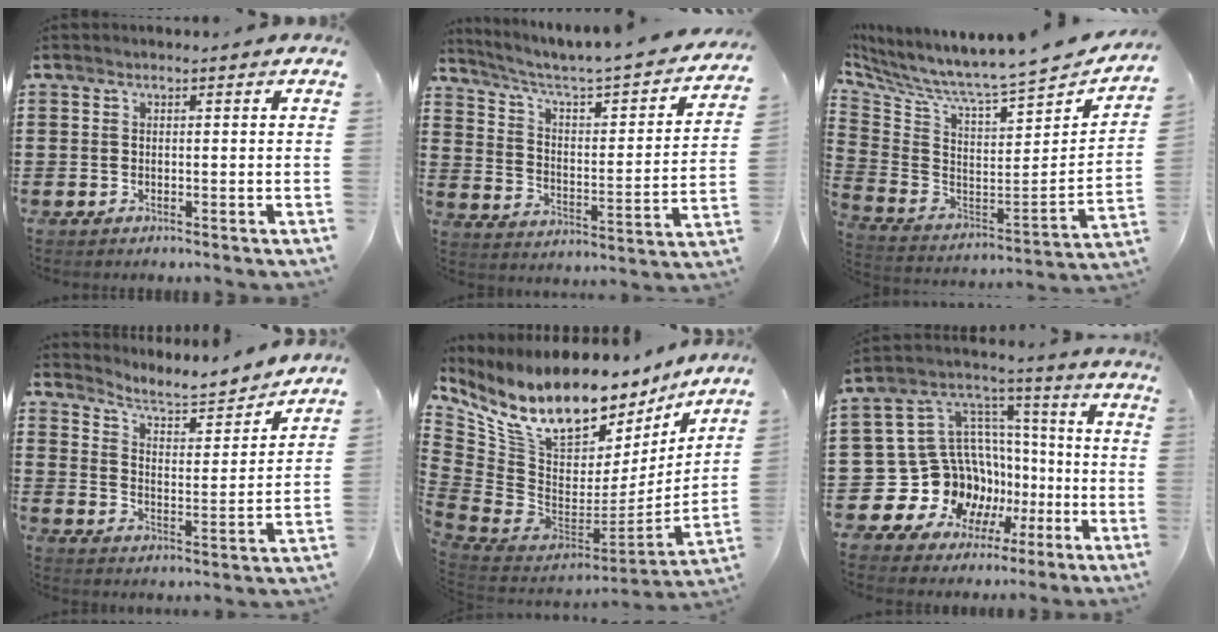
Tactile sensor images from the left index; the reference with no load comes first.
{"total": 3.3, "force": [2.4, 0.7, 2.1], "torque": [-0.059, -0.035, 0.027]}
{"total": 6.2, "force": [5.3, -0.2, 3.2], "torque": [-0.088, -0.063, 0.074]}
{"total": 4.5, "force": [4.2, 0.6, 1.5], "torque": [-0.046, -0.034, 0.062]}
{"total": 14.0, "force": [10.5, 6.1, 6.8], "torque": [-0.161, -0.086, 0.187]}
{"total": 15.8, "force": [-4.1, 14.3, 5.4], "torque": [-0.162, -0.022, -0.032]}